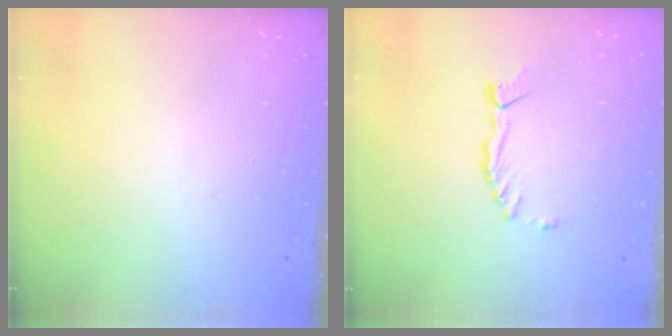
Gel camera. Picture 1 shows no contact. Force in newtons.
{"total": 3.3, "press": 3.3, "slide": 0.4}